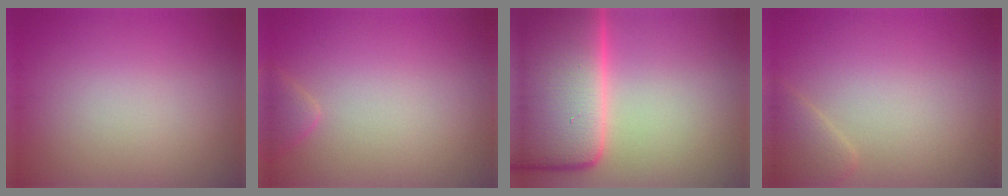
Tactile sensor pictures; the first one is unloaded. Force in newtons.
{"total": 1.4, "press": 1.4, "slide": 0.1}
{"total": 19.1, "press": 19.1, "slide": 1.9}
{"total": 2.0, "press": 2.0, "slide": 0.2}